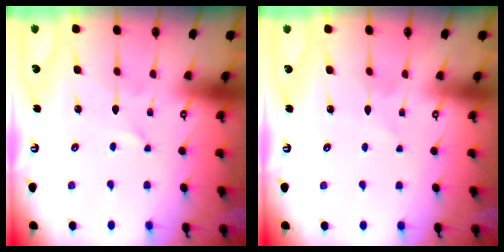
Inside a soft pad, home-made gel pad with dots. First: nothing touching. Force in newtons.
{"total": 2.9, "press": 2.8, "slide": 0.4}